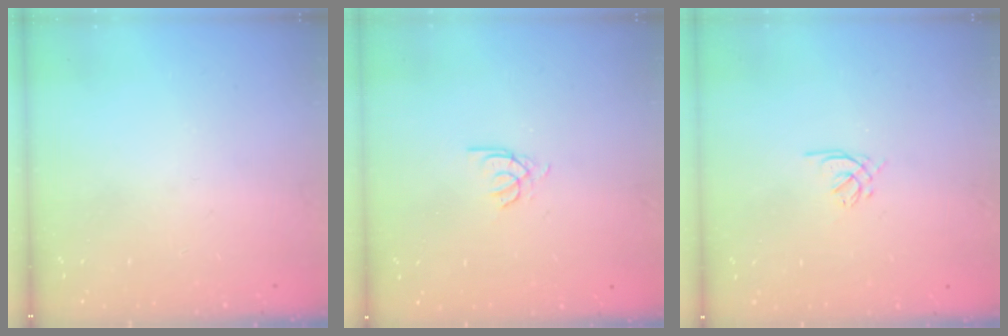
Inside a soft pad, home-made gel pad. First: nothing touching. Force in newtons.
{"total": 2.6, "press": 2.6, "slide": 0.2}
{"total": 1.2, "press": 1.0, "slide": 0.5}